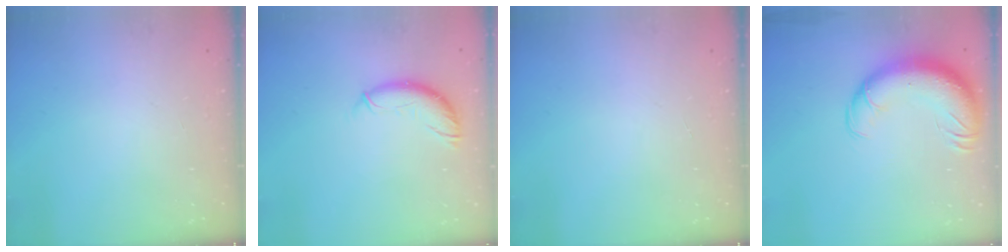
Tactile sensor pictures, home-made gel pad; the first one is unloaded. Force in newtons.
{"total": 11.1, "press": 11.1, "slide": 0.9}
{"total": 0.0}
{"total": 17.1, "press": 16.6, "slide": 4.0}